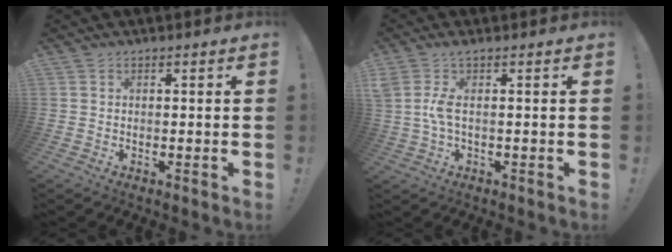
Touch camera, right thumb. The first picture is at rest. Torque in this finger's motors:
{"motor_torque": [0.12, 0.15, 0.14, 0.25, 0.04]}